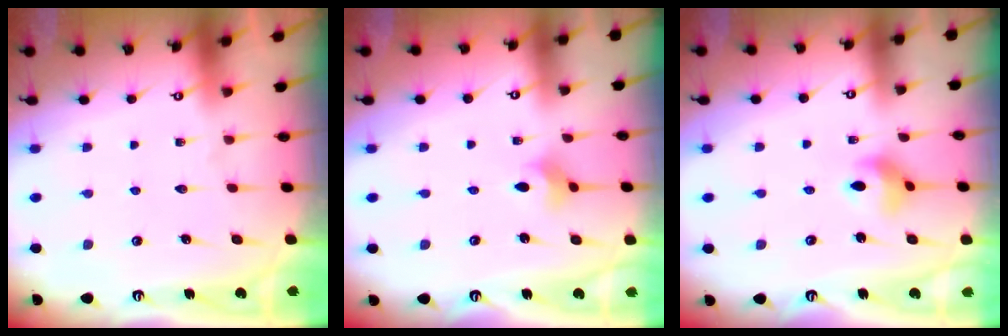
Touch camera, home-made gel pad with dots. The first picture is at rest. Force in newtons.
{"total": 2.8, "press": 2.7, "slide": 0.7}
{"total": 5.3, "press": 5.2, "slide": 0.3}